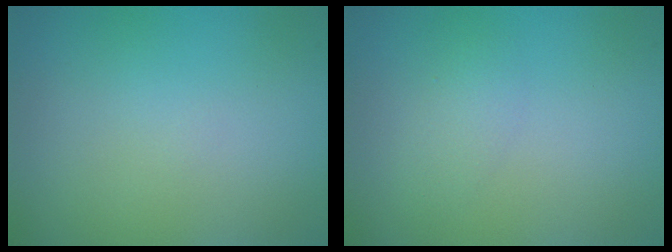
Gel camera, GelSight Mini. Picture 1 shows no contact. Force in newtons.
{"total": 1.3, "press": 1.3, "slide": 0.1}